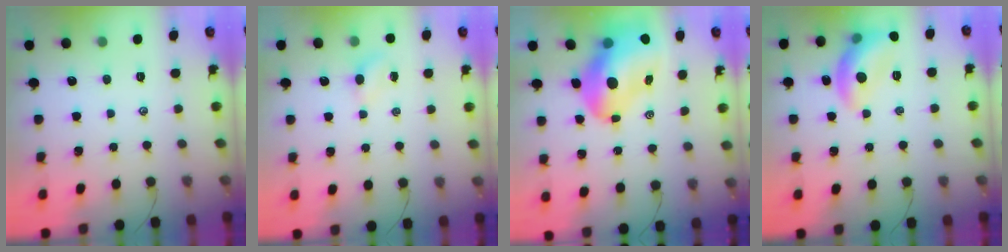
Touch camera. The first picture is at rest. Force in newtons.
{"total": 2.9, "press": 2.8, "slide": 0.9}
{"total": 15.9, "press": 15.1, "slide": 4.7}
{"total": 12.2, "press": 12.2, "slide": 1.0}